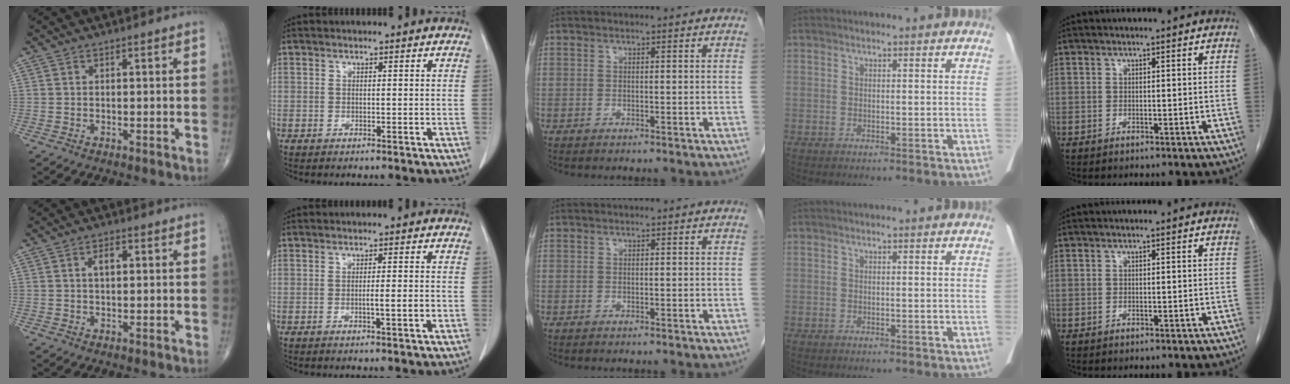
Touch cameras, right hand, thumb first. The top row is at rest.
{"thumb": {"total": 3.1, "force": [0.8, 1.6, 2.5], "torque": [-0.040, 0.004, 0.012]}, "index": {"total": 3.0, "force": [-0.8, 0.0, 2.9], "torque": [-0.048, -0.003, -0.012]}}